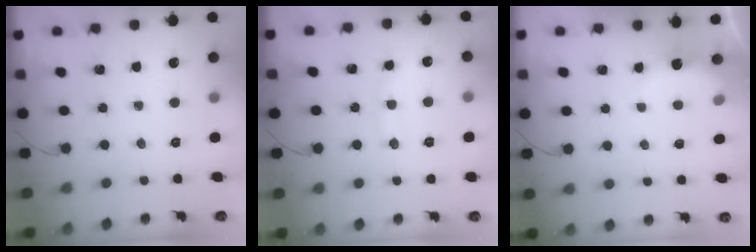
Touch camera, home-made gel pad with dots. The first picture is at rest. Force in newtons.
{"total": 9.3, "press": 9.2, "slide": 1.0}
{"total": 5.3, "press": 5.2, "slide": 1.1}